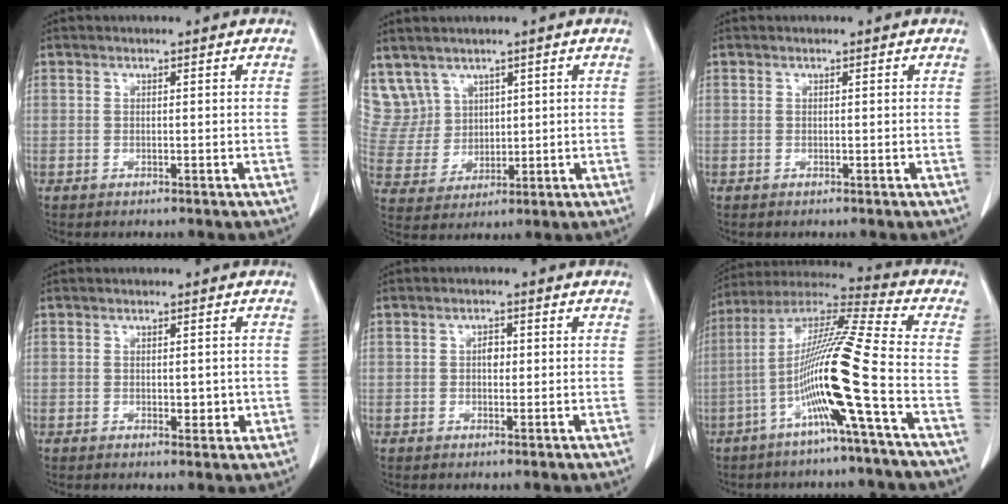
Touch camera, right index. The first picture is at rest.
{"total": 8.7, "force": [5.6, 6.6, 0.4], "torque": [-0.027, 0.028, 0.132]}
{"total": 0.0}
{"total": 2.2, "force": [-0.2, 1.3, 1.8], "torque": [-0.022, -0.002, 0.002]}
{"total": 1.6, "force": [0.1, 1.0, 1.3], "torque": [-0.019, 0.003, -0.001]}
{"total": 15.3, "force": [-4.8, -2.0, 14.3], "torque": [-0.274, 0.001, -0.100]}